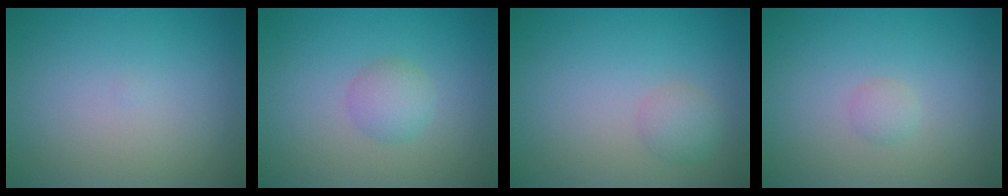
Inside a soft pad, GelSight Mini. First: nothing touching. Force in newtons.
{"total": 1.9, "press": 1.9, "slide": 0.0}
{"total": 1.6, "press": 1.6, "slide": 0.1}
{"total": 0.9, "press": 0.9, "slide": 0.0}